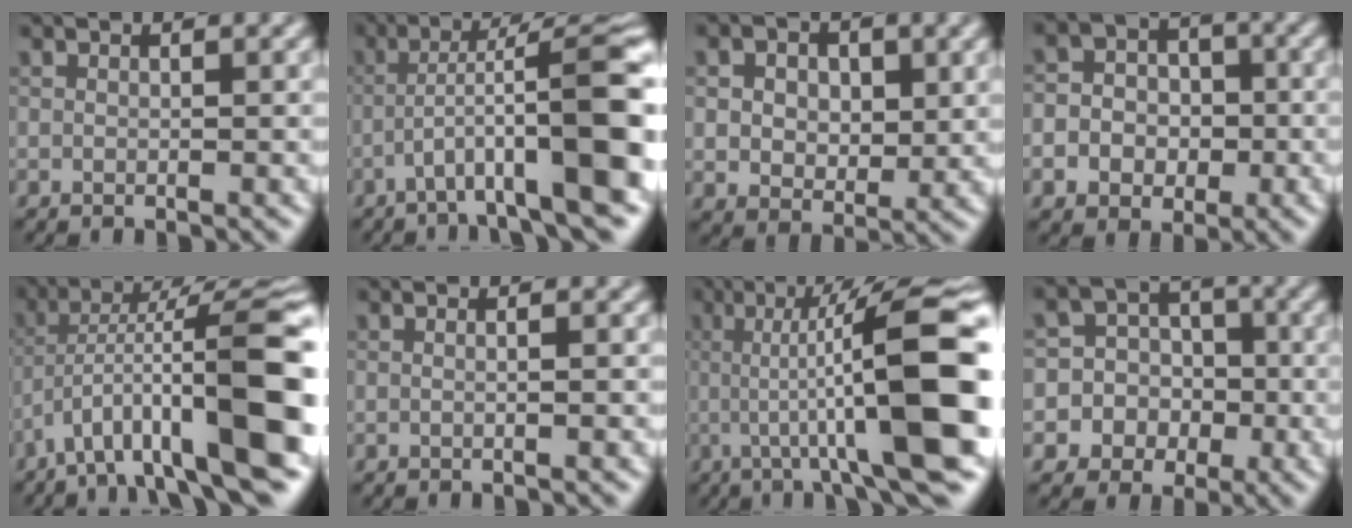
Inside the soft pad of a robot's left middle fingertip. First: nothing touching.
{"total": 10.5, "force": [-3.4, 2.1, 9.7], "torque": [-0.145, 0.016, -0.057]}
{"total": 5.4, "force": [1.4, 4.0, 3.3], "torque": [-0.067, -0.004, 0.011]}
{"total": 7.2, "force": [-1.7, 6.6, 2.3], "torque": [-0.030, -0.002, -0.065]}
{"total": 12.7, "force": [-4.5, 3.6, 11.3], "torque": [-0.186, 0.011, -0.073]}
{"total": 1.6, "force": [0.0, 0.8, 1.4], "torque": [-0.013, -0.014, -0.017]}
{"total": 12.9, "force": [-0.5, 3.0, 12.6], "torque": [-0.181, 0.005, -0.017]}
{"total": 8.9, "force": [-2.2, 8.6, 1.2], "torque": [-0.036, 0.003, -0.059]}